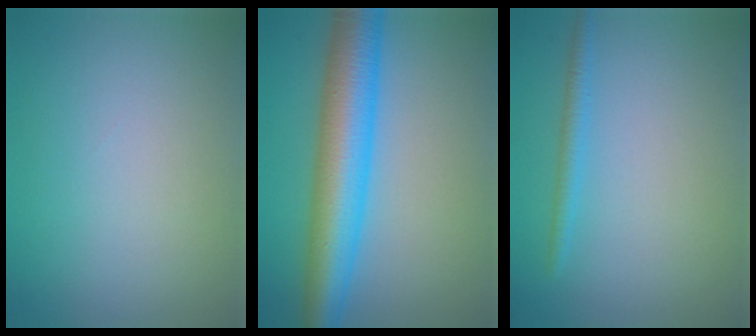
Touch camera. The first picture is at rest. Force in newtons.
{"total": 8.6, "press": 8.6, "slide": 0.1}
{"total": 1.5, "press": 1.5, "slide": 0.1}